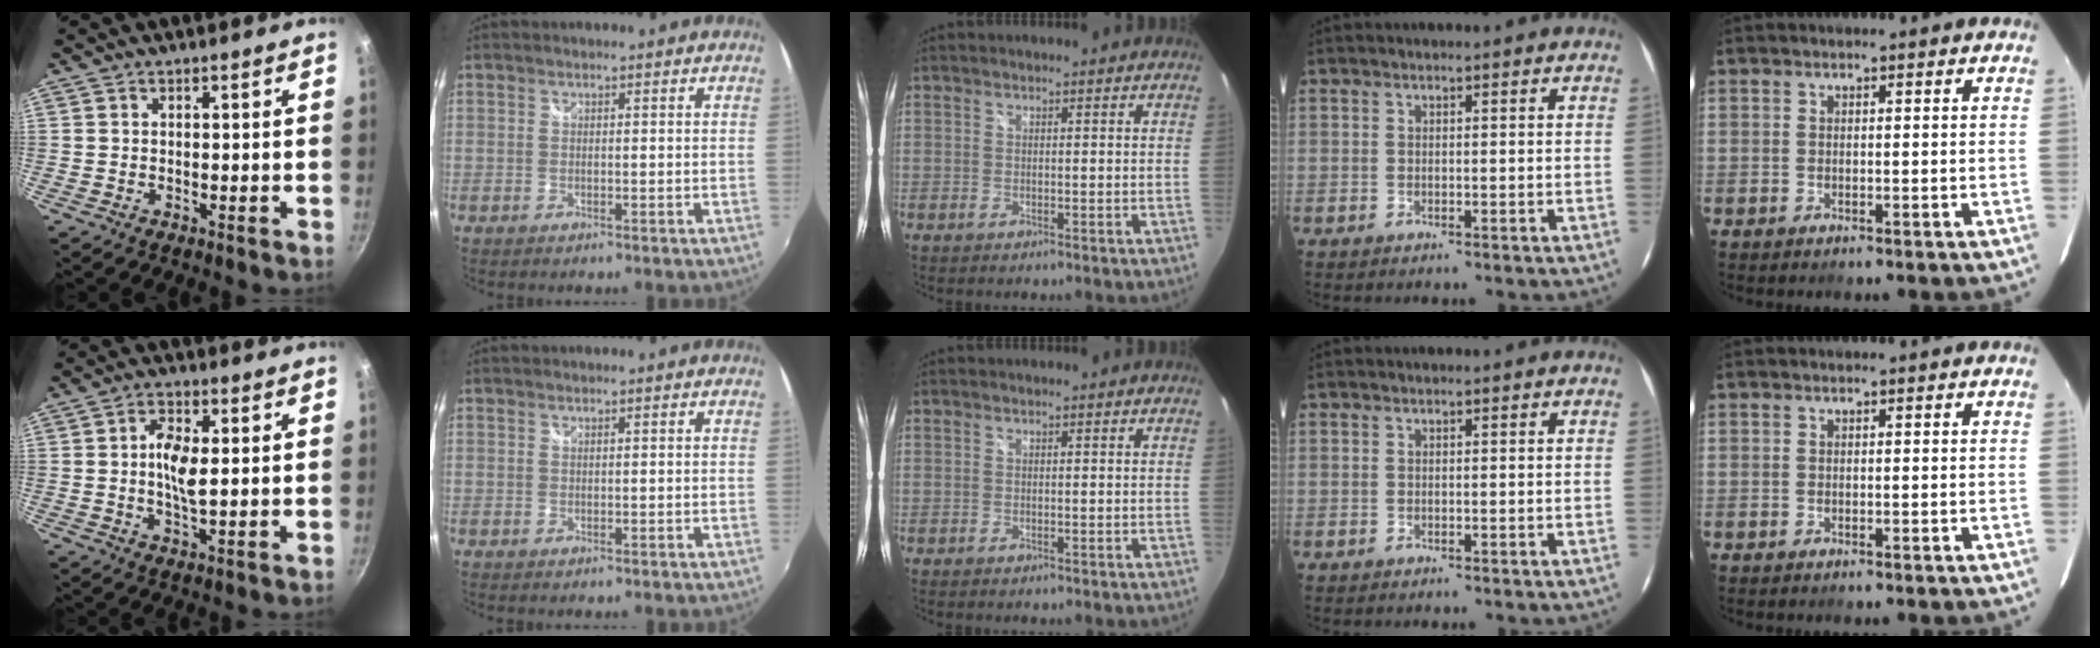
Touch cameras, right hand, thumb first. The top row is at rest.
{"thumb": {"total": 6.3, "force": [0.7, 2.6, 5.6], "torque": [-0.109, 0.005, 0.010]}}